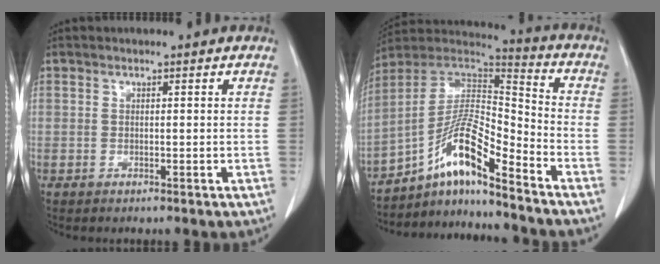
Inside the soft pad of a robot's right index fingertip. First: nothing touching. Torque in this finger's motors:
{"motor_torque": [1.10, -0.81, 0.28, 0.17]}